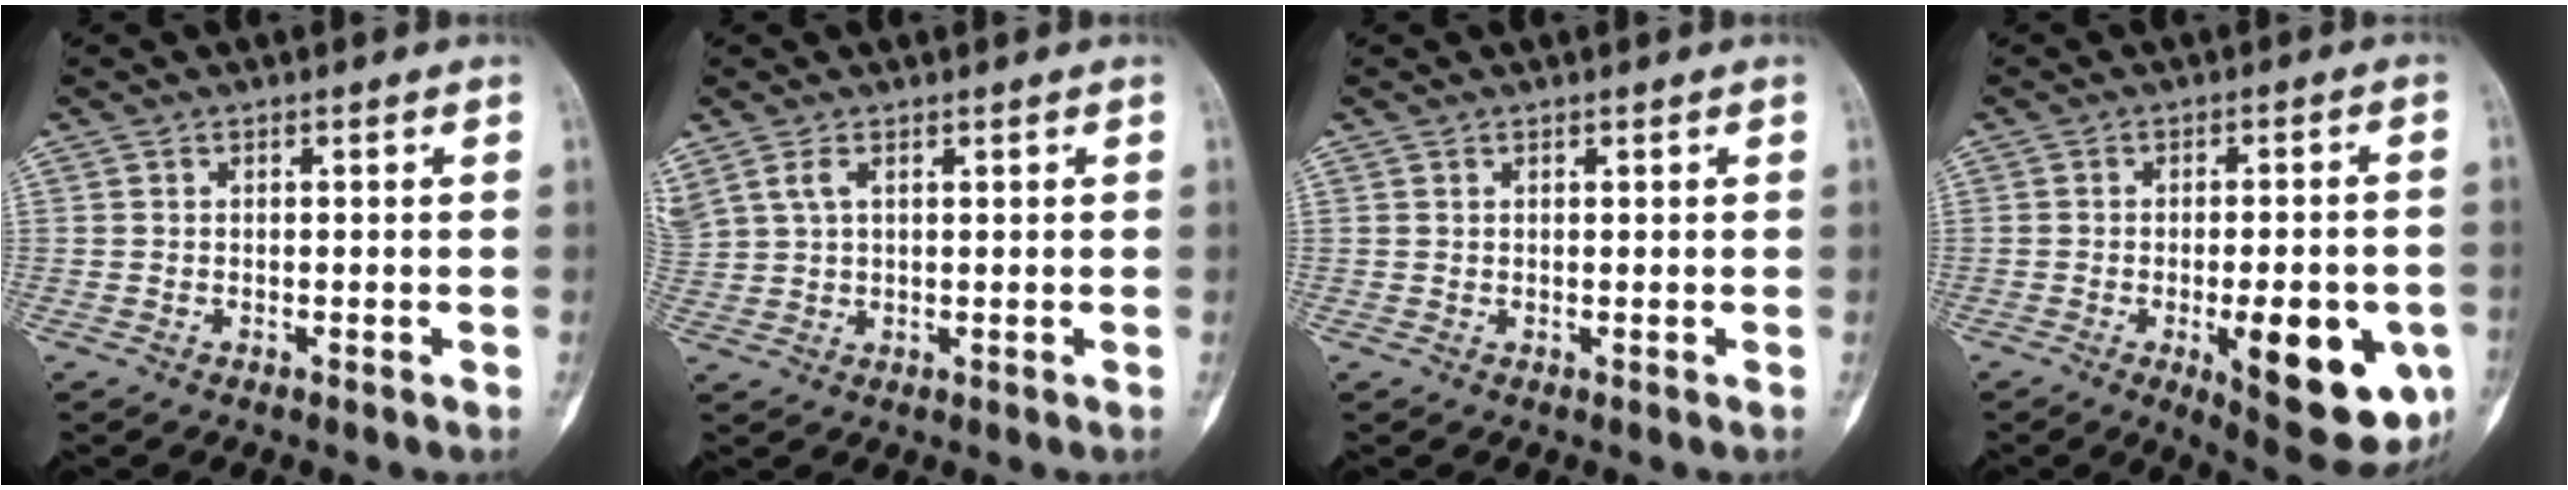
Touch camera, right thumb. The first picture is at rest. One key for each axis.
{"total": 4.1, "fx": 2.0, "fy": 2.1, "fz": 2.8, "tx": -0.067, "ty": 0.012, "tz": 0.047}
{"total": 0.0}
{"total": 17.1, "fx": -5.3, "fy": 6.1, "fz": 15.0, "tx": -0.157, "ty": 0.008, "tz": -0.054}